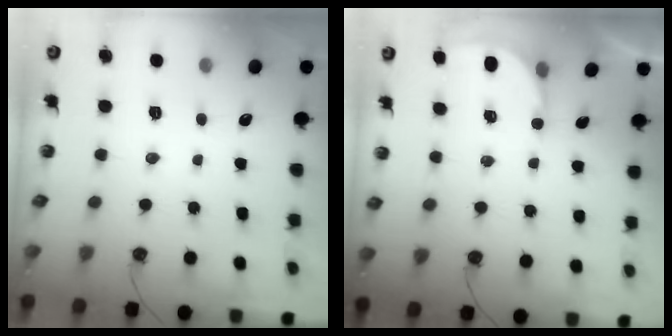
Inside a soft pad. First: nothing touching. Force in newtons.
{"total": 3.3, "press": 3.3, "slide": 0.3}